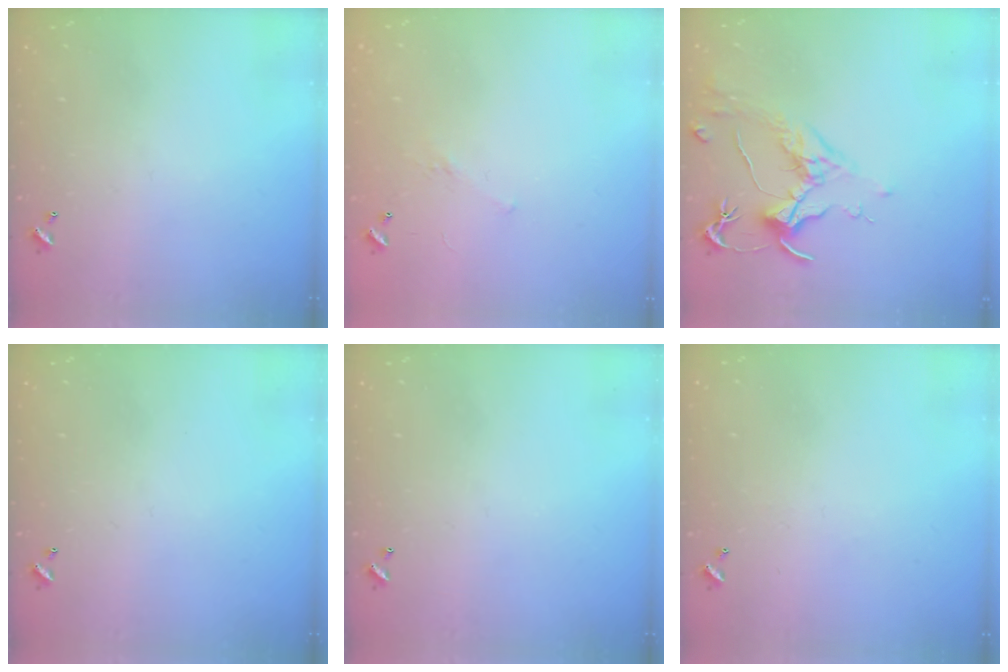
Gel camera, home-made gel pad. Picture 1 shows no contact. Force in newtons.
{"total": 4.8, "press": 4.7, "slide": 1.0}
{"total": 1.8, "press": 1.5, "slide": 0.9}
{"total": 0.0}
{"total": 0.0}
{"total": 2.5, "press": 2.5, "slide": 0.4}